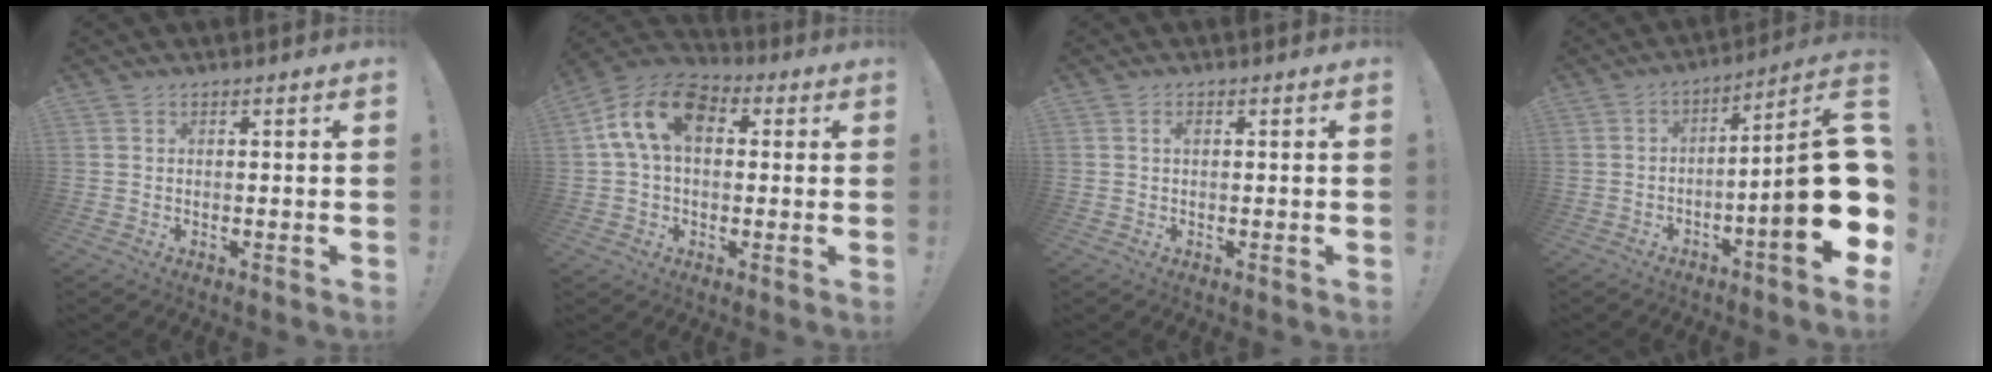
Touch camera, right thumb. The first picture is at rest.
{"total": 14.7, "force": [3.8, 9.4, 10.6], "torque": [-0.192, 0.010, 0.070]}
{"total": 1.0, "force": [0.2, 0.5, 0.8], "torque": [-0.015, 0.002, 0.003]}
{"total": 18.8, "force": [-3.4, 2.7, 18.3], "torque": [-0.254, 0.013, -0.051]}